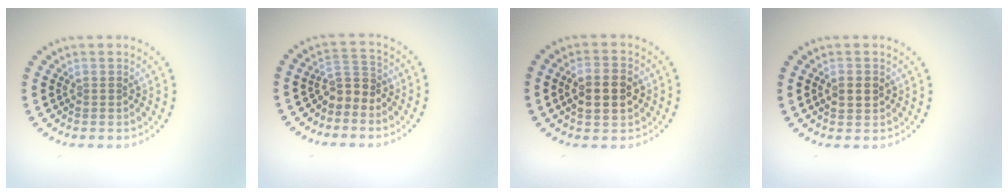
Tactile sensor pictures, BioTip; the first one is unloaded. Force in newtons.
{"total": 2.2, "press": 1.9, "slide": 1.3}
{"total": 3.8, "press": 3.8, "slide": 0.3}
{"total": 1.8, "press": 1.8, "slide": 0.3}